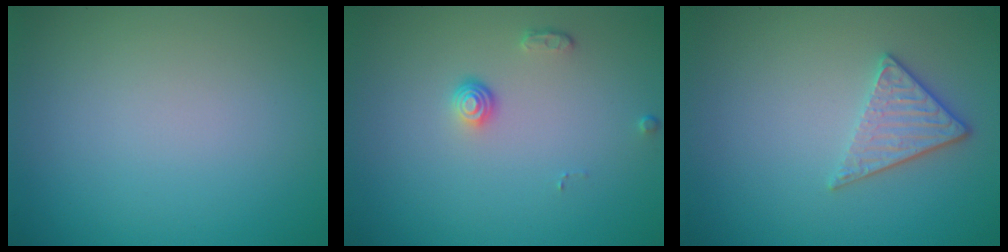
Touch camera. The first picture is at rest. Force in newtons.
{"total": 1.3, "press": 1.0, "slide": 0.9}
{"total": 2.8, "press": 2.4, "slide": 1.3}